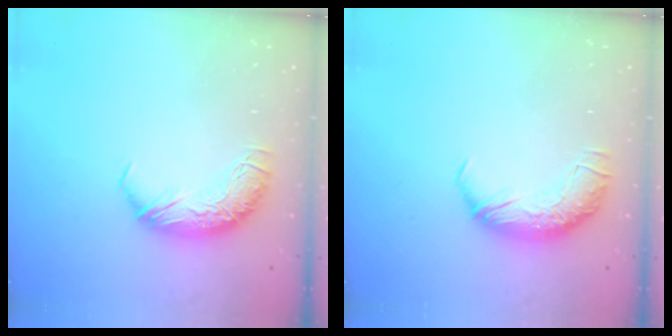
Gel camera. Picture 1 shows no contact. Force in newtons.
{"total": 1.7, "press": 0.7, "slide": 1.6}